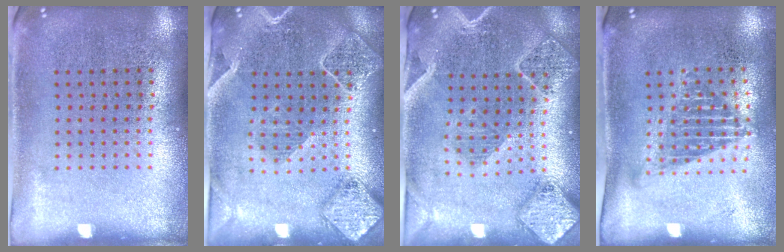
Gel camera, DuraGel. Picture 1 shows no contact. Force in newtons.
{"total": 2.3, "press": 2.1, "slide": 0.9}
{"total": 2.4, "press": 2.2, "slide": 0.9}
{"total": 1.4, "press": 1.1, "slide": 0.8}